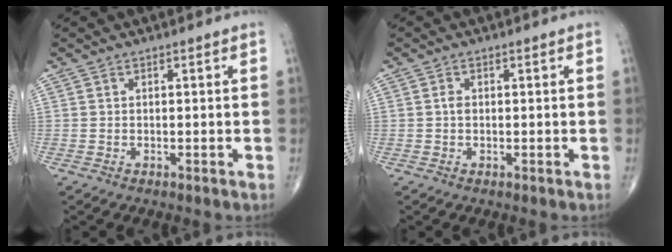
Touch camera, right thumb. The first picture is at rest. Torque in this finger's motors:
{"motor_torque": [0.26, 0.07, 0.26, -0.19, 0.03]}